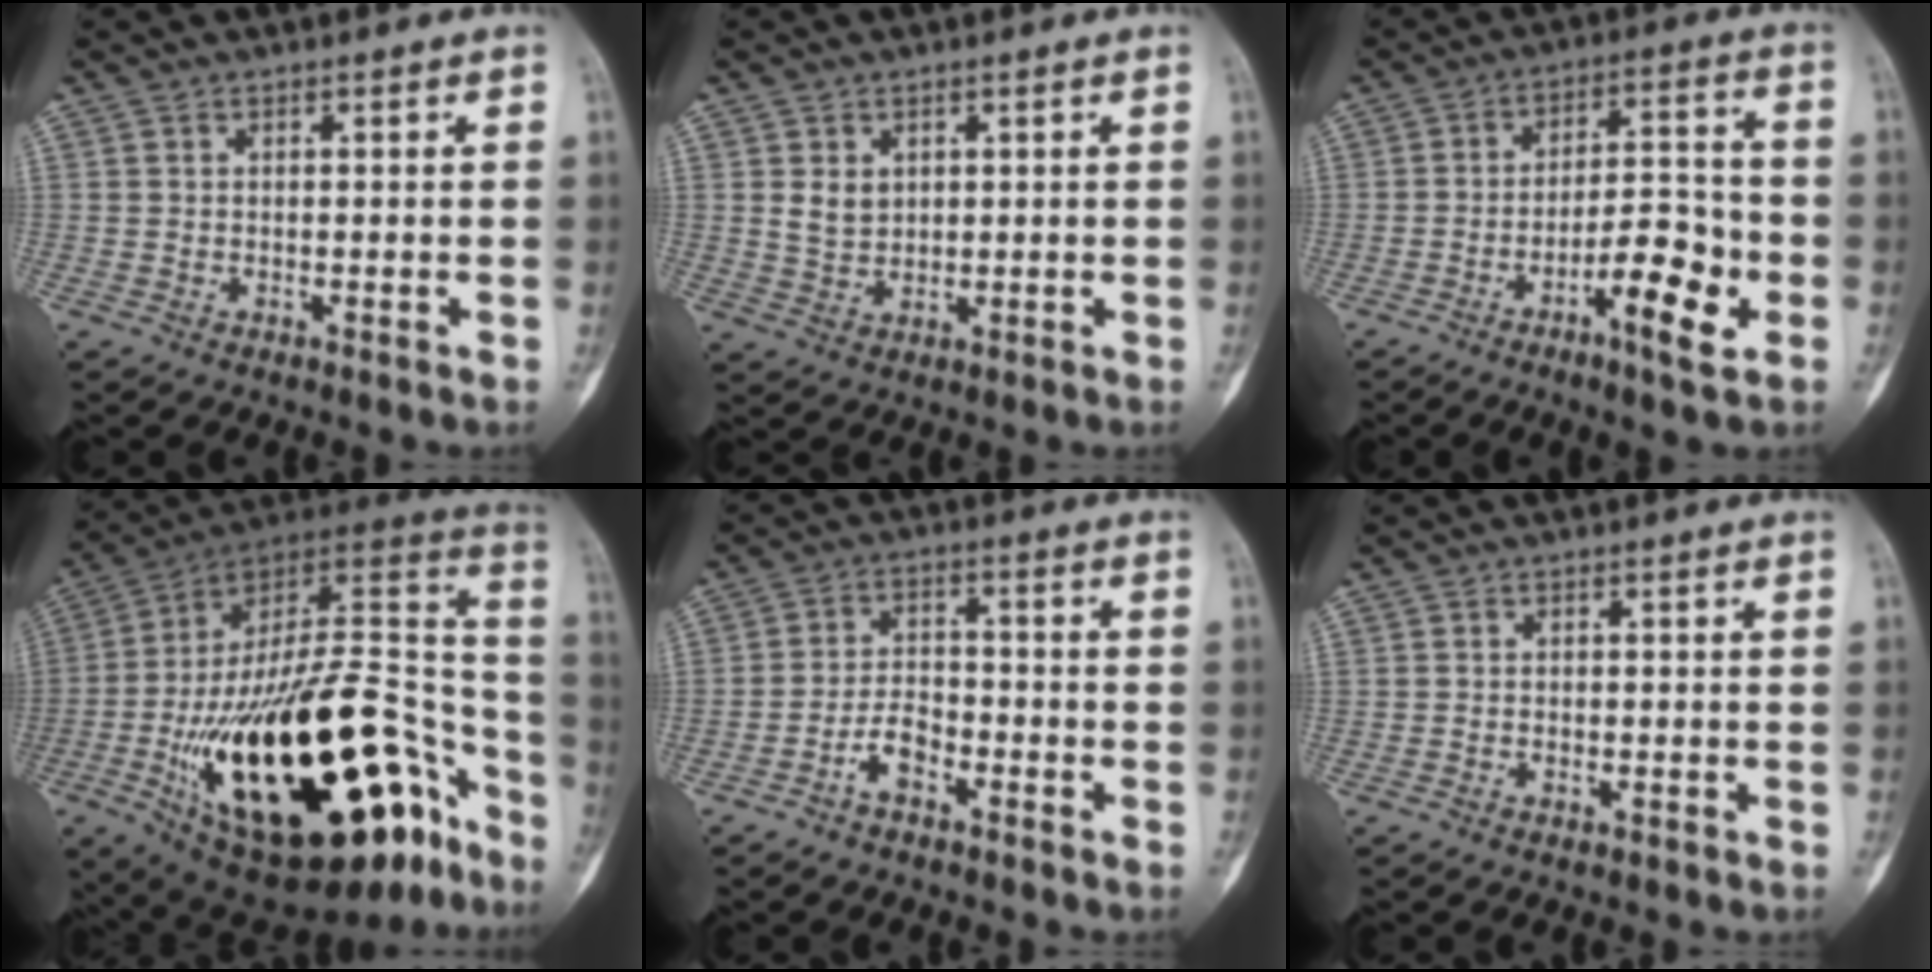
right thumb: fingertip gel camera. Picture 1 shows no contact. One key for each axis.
{"total": 3.6, "fx": 1.1, "fy": 2.8, "fz": 2.0, "tx": -0.022, "ty": -0.010, "tz": 0.027}
{"total": 11.0, "fx": -4.5, "fy": 3.2, "fz": 9.6, "tx": -0.146, "ty": 0.030, "tz": -0.074}
{"total": 42.0, "fx": -16.7, "fy": 18.7, "fz": 33.7, "tx": -0.486, "ty": 0.065, "tz": -0.256}
{"total": 5.1, "fx": -3.2, "fy": 2.6, "fz": 3.0, "tx": -0.050, "ty": 0.030, "tz": -0.064}
{"total": 0.6, "fx": -0.4, "fy": 0.3, "fz": 0.3, "tx": -0.009, "ty": 0.003, "tz": -0.008}